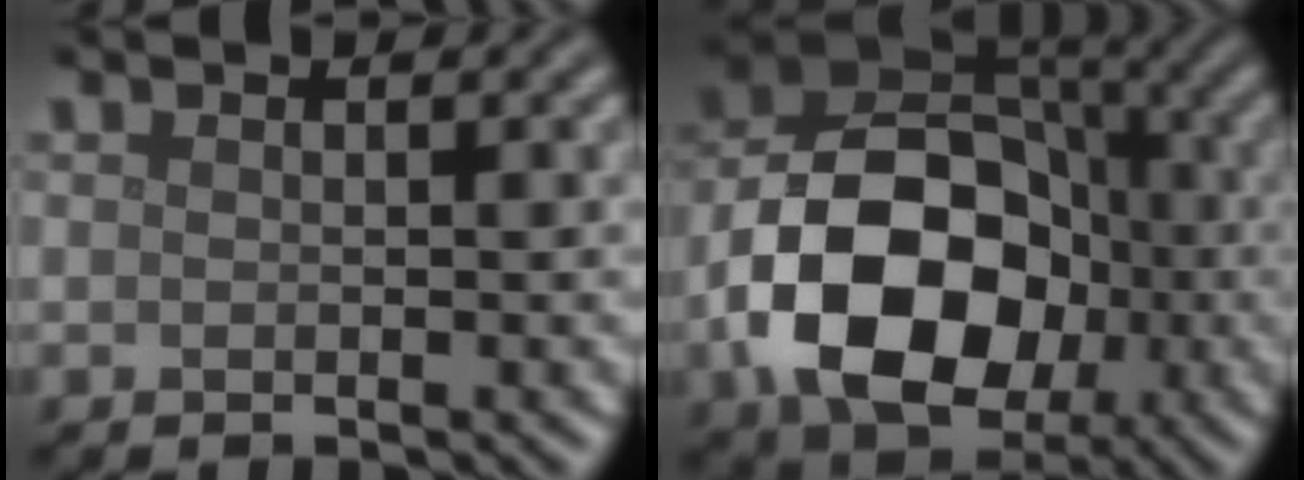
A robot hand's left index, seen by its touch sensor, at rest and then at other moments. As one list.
[{"total": 13.3, "force": [-3.1, 9.5, 8.8], "torque": [-0.156, -0.014, -0.062]}]